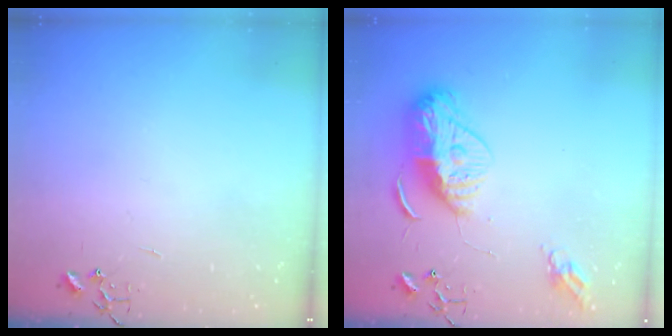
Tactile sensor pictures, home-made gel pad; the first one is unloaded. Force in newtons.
{"total": 14.4, "press": 14.3, "slide": 1.2}